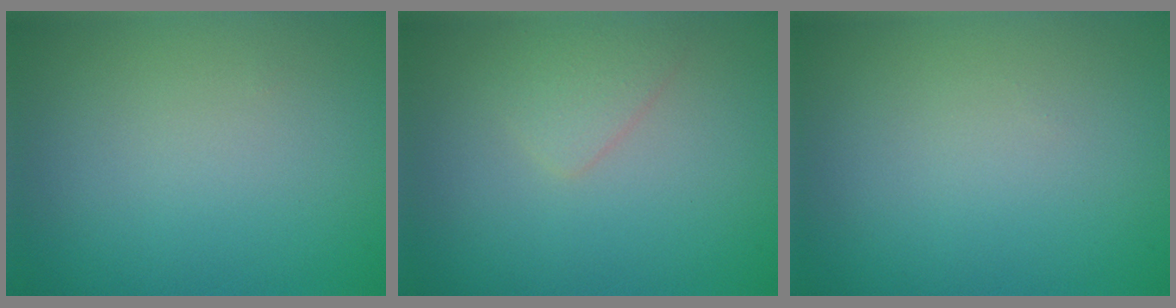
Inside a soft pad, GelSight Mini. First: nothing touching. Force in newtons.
{"total": 1.5, "press": 1.5, "slide": 0.0}
{"total": 0.0}